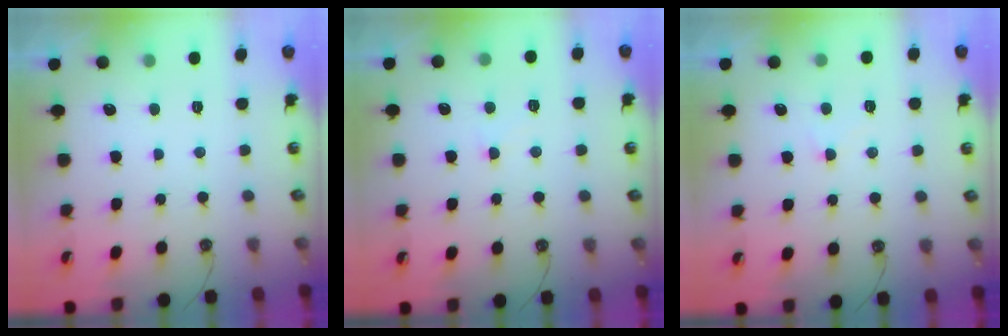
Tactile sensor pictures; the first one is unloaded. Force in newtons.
{"total": 2.5, "press": 2.5, "slide": 0.4}
{"total": 1.6, "press": 1.5, "slide": 0.5}